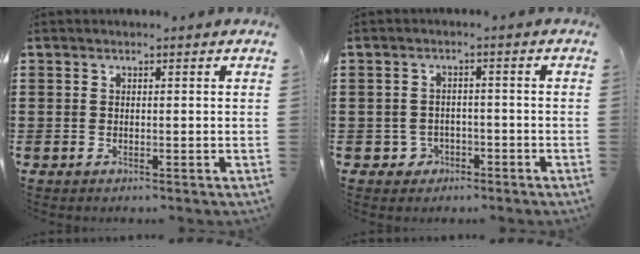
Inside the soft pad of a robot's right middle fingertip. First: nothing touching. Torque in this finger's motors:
{"motor_torque": [0.82, 1.04, -0.06, -0.01]}